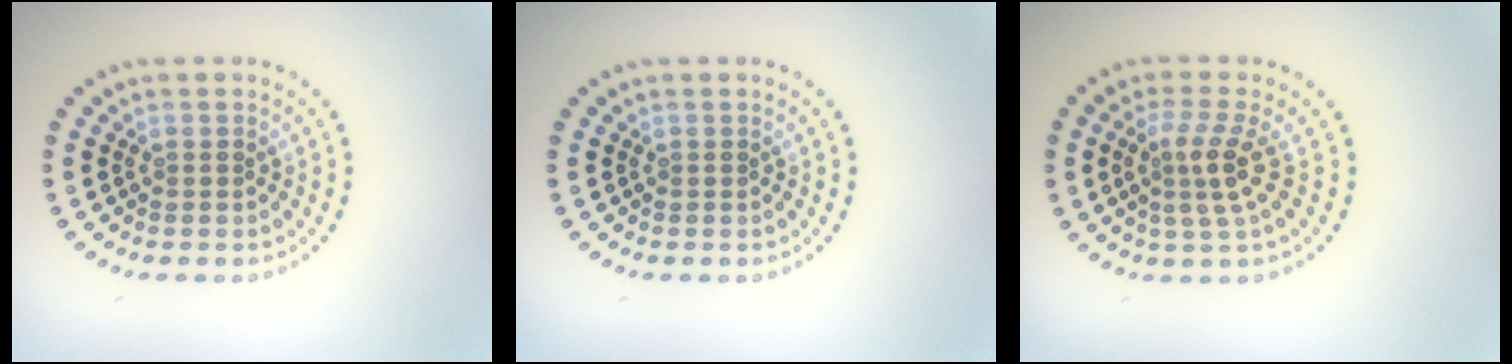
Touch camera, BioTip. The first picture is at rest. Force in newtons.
{"total": 0.0}
{"total": 2.9, "press": 2.3, "slide": 1.9}